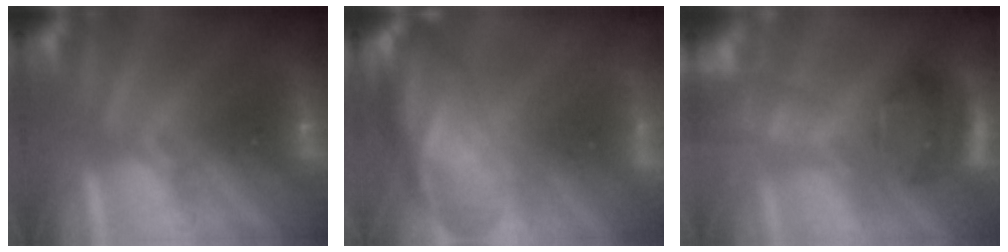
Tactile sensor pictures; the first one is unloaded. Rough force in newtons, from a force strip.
{"total": 10.2}
{"total": 7.8}